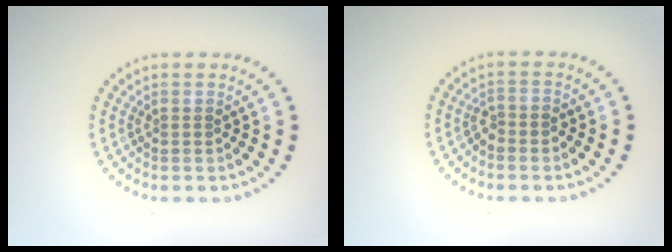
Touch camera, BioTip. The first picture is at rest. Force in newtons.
{"total": 1.3, "press": 1.1, "slide": 0.6}